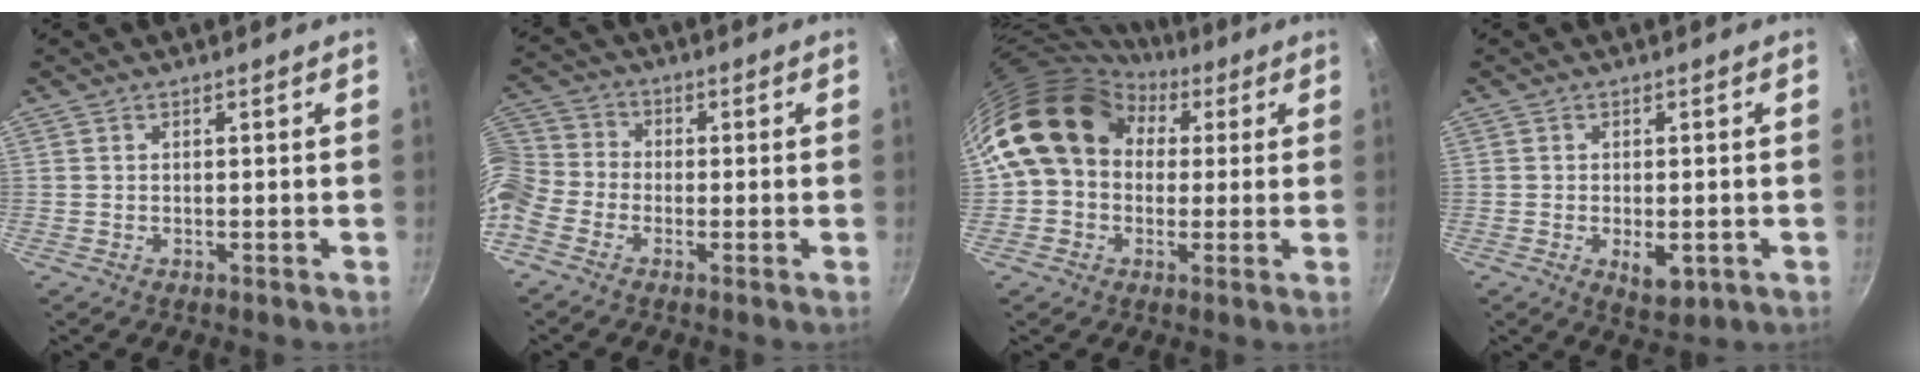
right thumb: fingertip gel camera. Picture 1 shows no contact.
{"total": 9.1, "force": [-4.1, 6.9, 4.4], "torque": [-0.090, 0.047, -0.109]}
{"total": 15.7, "force": [3.9, 12.3, 8.8], "torque": [-0.118, 0.029, 0.051]}
{"total": 5.4, "force": [-1.5, 2.8, 4.4], "torque": [-0.049, -0.001, -0.014]}